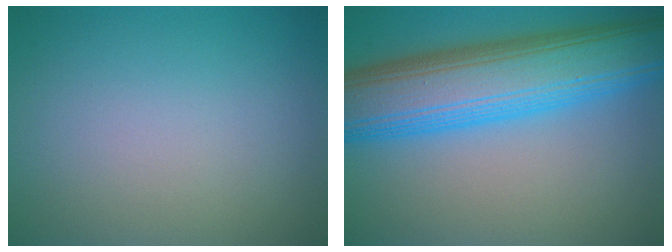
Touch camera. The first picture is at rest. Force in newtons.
{"total": 11.4, "press": 11.4, "slide": 0.2}